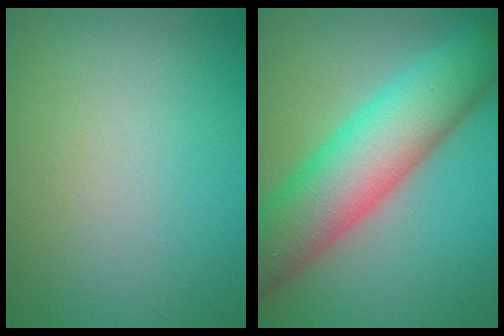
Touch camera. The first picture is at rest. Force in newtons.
{"total": 11.0, "press": 11.0, "slide": 0.5}